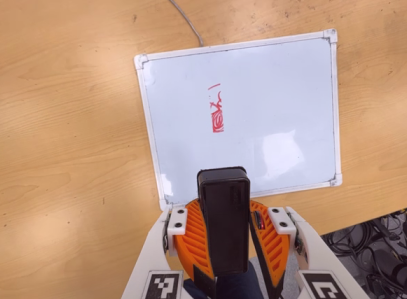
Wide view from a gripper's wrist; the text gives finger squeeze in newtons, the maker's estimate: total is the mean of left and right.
{"total": 11.1, "left": 10.8, "right": 11.3}